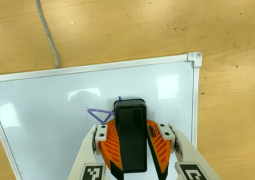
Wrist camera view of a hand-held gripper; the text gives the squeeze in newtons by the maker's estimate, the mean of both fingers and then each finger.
{"total": 15.5, "left": 17.3, "right": 13.8}